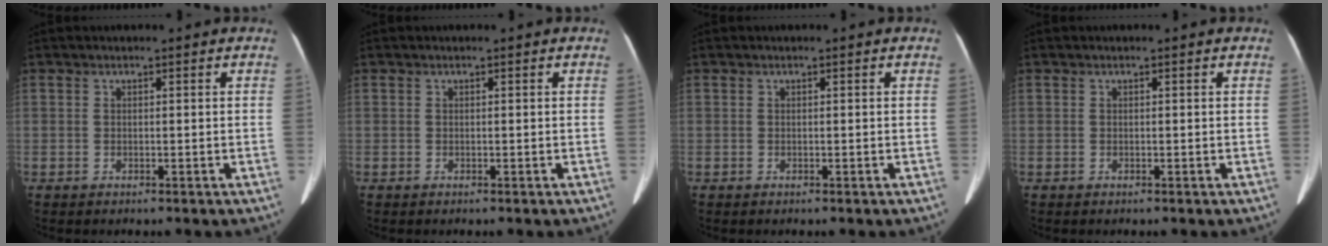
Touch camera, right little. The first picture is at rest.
{"total": 0.0}
{"total": 0.0}
{"total": 0.0}